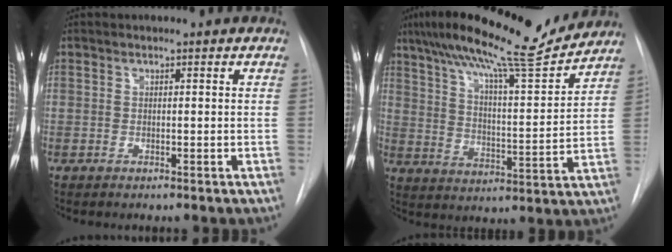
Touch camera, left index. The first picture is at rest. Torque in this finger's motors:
{"motor_torque": [1.04, -1.10, 0.80, 0.18]}